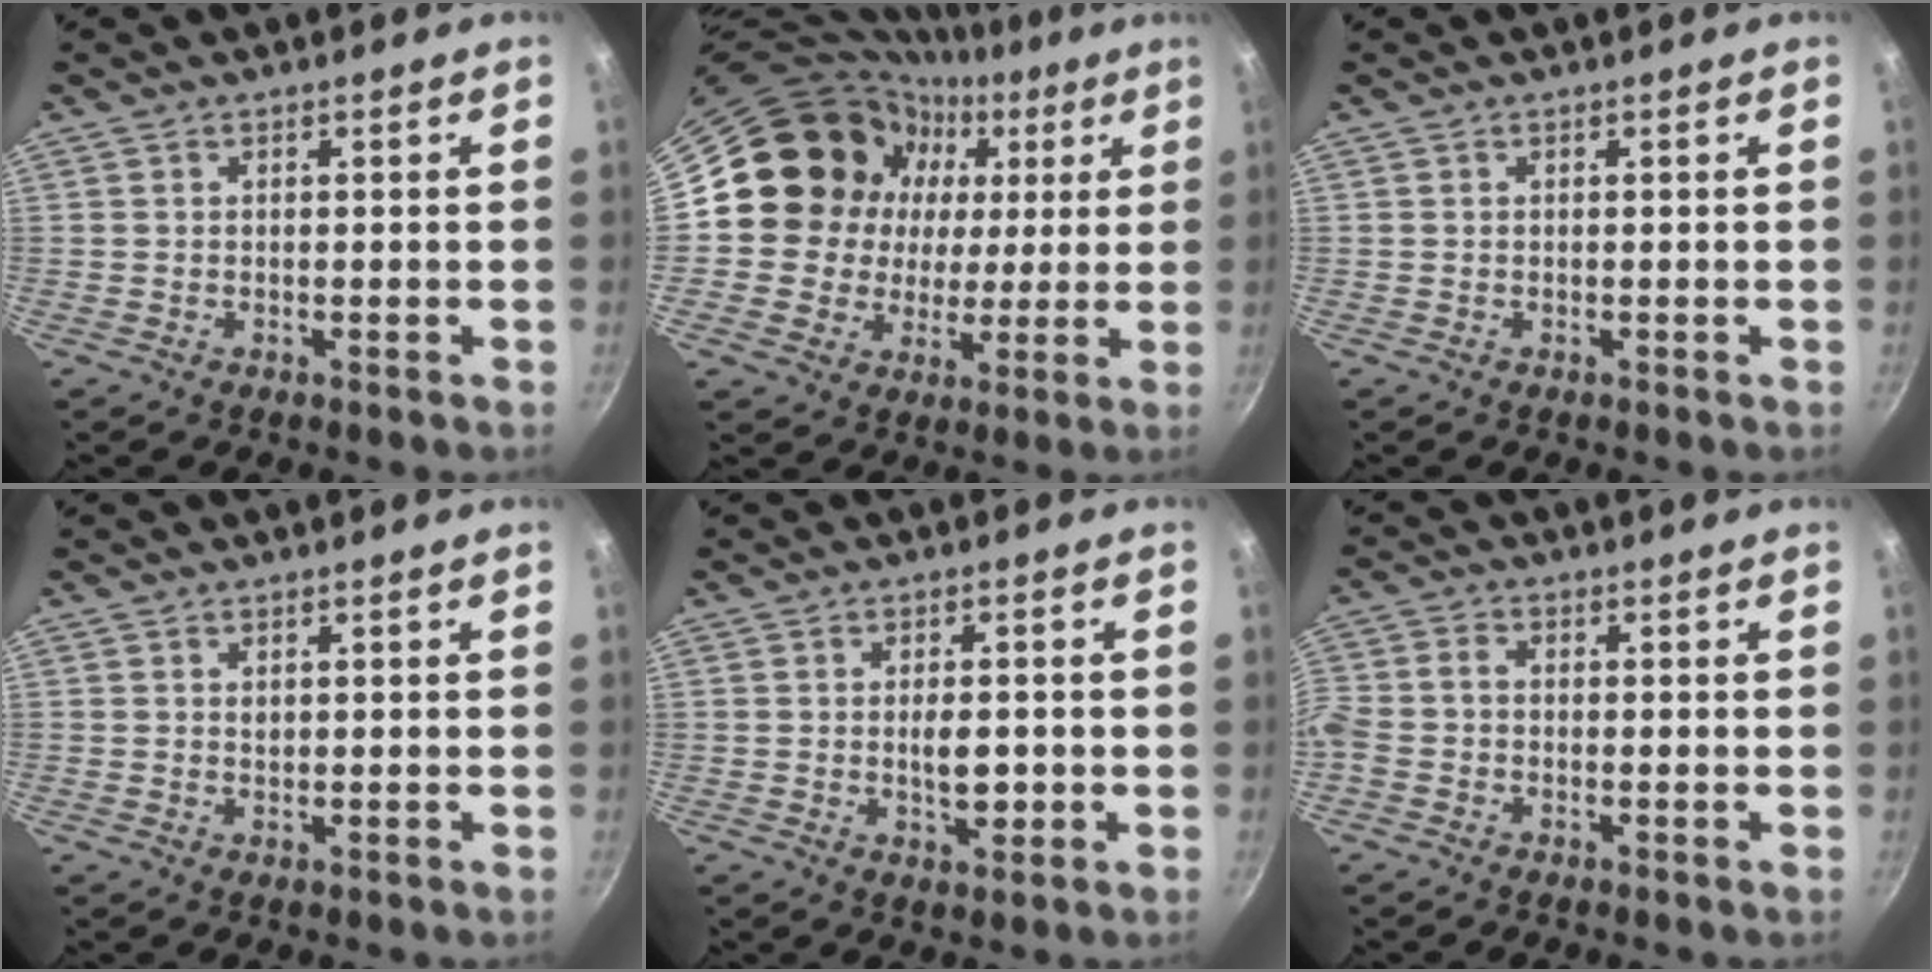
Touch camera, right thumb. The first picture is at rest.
{"total": 16.4, "force": [4.4, 14.9, 5.3], "torque": [-0.057, 0.007, 0.072]}
{"total": 0.0}
{"total": 0.7, "force": [0.3, 0.5, 0.4], "torque": [-0.004, 0.000, 0.005]}
{"total": 4.7, "force": [-0.5, 2.2, 4.1], "torque": [-0.052, -0.001, -0.007]}
{"total": 5.6, "force": [-2.6, 3.9, 3.1], "torque": [-0.080, 0.016, -0.071]}